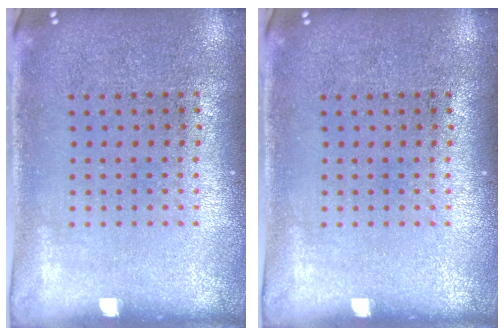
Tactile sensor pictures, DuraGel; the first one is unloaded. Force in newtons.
{"total": 0.0}